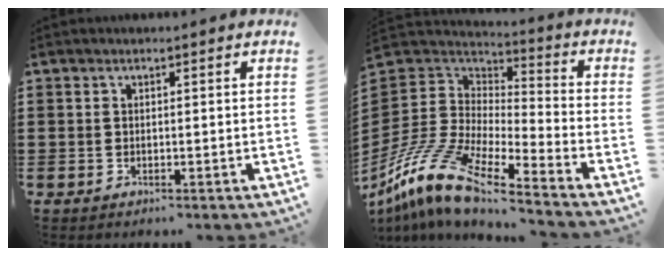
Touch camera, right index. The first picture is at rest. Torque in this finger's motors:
{"motor_torque": [-0.25, 1.09, 0.33, 0.07]}